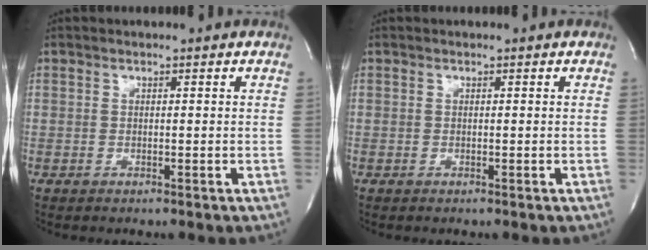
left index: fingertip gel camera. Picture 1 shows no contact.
{"total": 0.0}